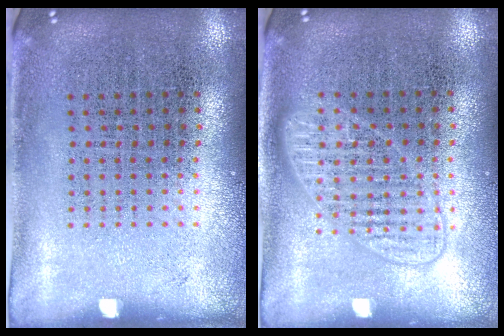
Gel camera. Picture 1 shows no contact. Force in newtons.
{"total": 1.4, "press": 1.4, "slide": 0.3}